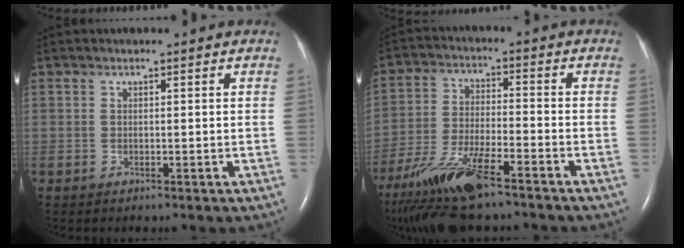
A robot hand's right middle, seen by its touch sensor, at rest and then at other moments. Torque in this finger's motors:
{"motor_torque": [1.23, -0.91, 0.34, 0.09]}